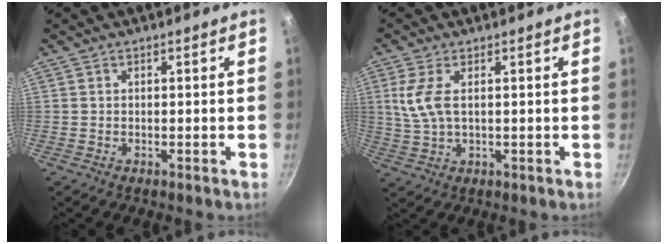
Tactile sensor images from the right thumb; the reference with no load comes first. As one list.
[{"total": 6.1, "force": [1.3, 2.8, 5.3], "torque": [-0.115, 0.000, 0.029]}]